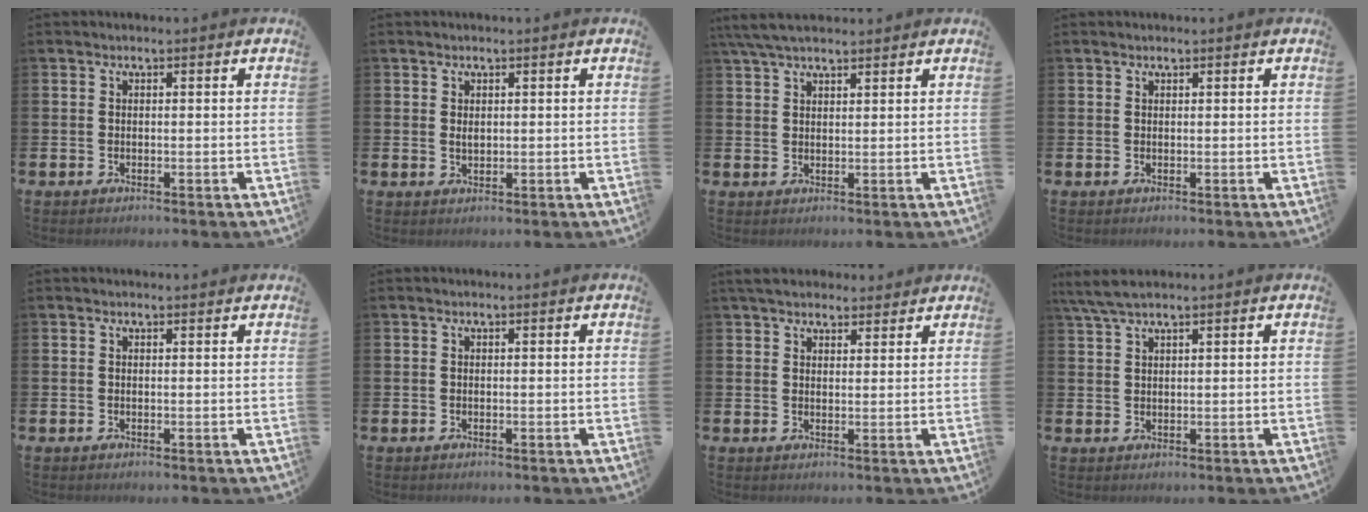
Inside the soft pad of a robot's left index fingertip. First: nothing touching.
{"total": 1.1, "force": [0.8, 0.6, 0.6], "torque": [-0.001, -0.002, 0.011]}
{"total": 4.9, "force": [4.1, 1.4, 2.2], "torque": [-0.048, -0.007, 0.076]}
{"total": 0.6, "force": [0.5, 0.2, 0.1], "torque": [0.002, 0.000, 0.009]}
{"total": 0.0}
{"total": 0.0}
{"total": 4.3, "force": [3.9, 1.6, 0.8], "torque": [-0.022, -0.009, 0.074]}
{"total": 3.6, "force": [3.0, 0.6, 2.0], "torque": [-0.049, 0.000, 0.056]}